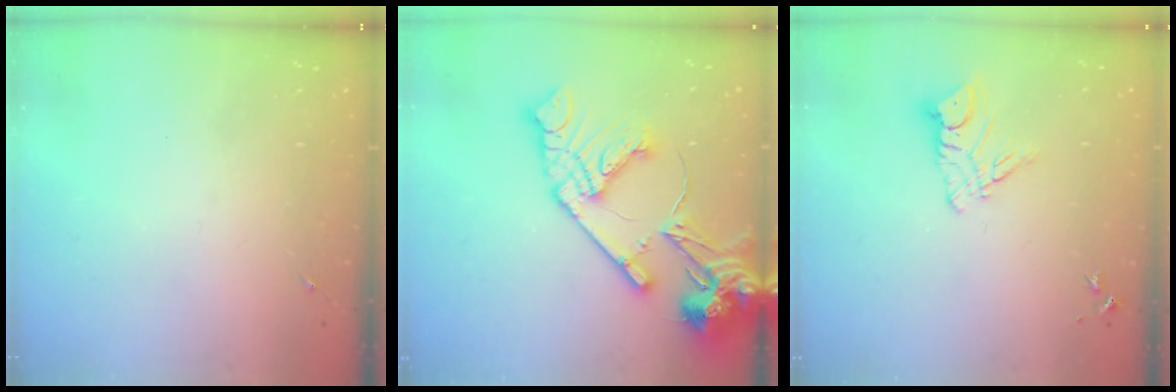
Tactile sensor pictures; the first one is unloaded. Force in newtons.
{"total": 20.6, "press": 20.5, "slide": 2.7}
{"total": 8.6, "press": 8.5, "slide": 0.9}